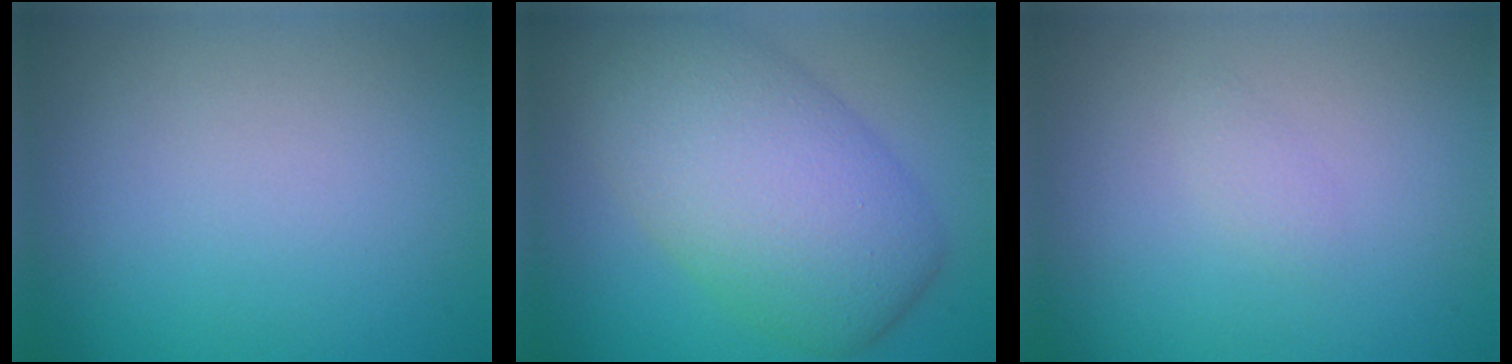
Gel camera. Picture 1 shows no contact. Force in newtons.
{"total": 9.6, "press": 9.6, "slide": 0.3}
{"total": 0.8, "press": 0.8, "slide": 0.0}